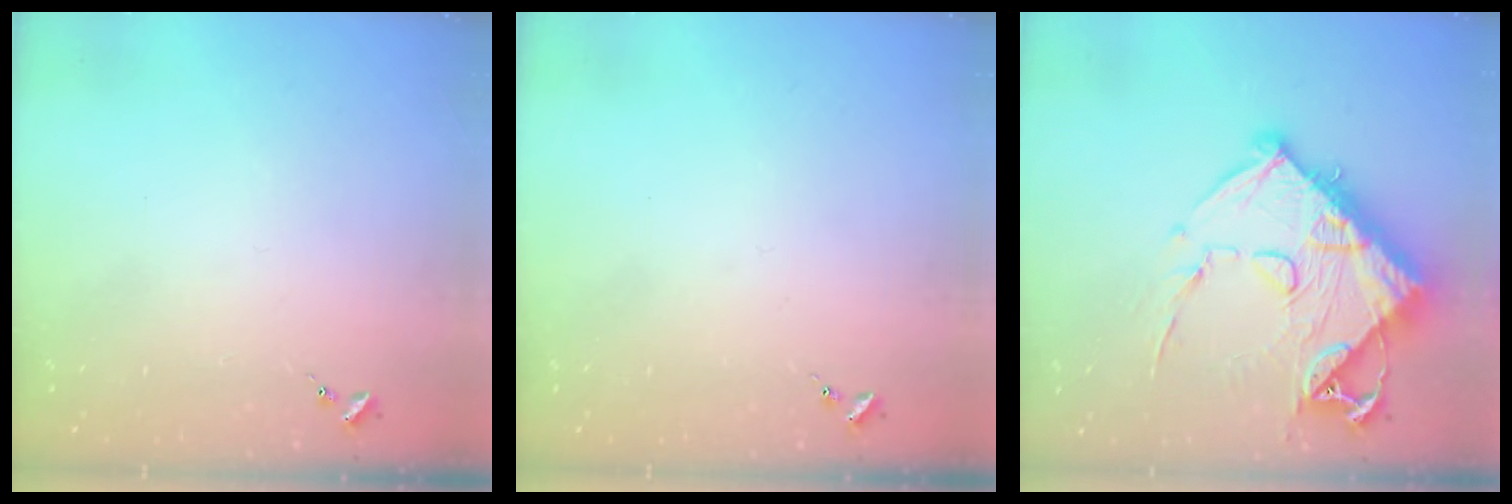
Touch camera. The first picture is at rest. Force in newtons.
{"total": 0.0}
{"total": 17.9, "press": 17.8, "slide": 2.0}